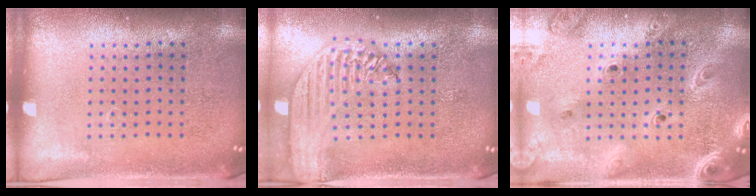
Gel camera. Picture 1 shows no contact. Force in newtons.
{"total": 2.8, "press": 2.2, "slide": 1.6}
{"total": 2.7, "press": 2.3, "slide": 1.3}